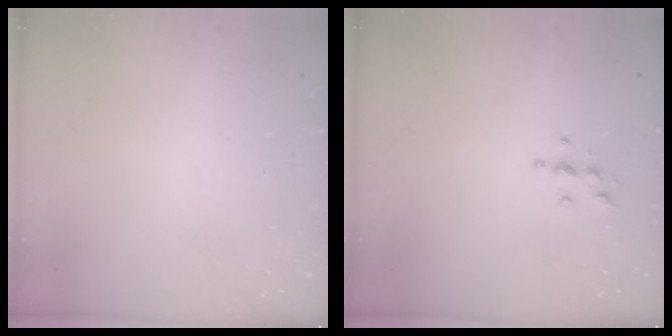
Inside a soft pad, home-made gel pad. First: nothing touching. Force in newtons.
{"total": 3.9, "press": 3.8, "slide": 0.4}